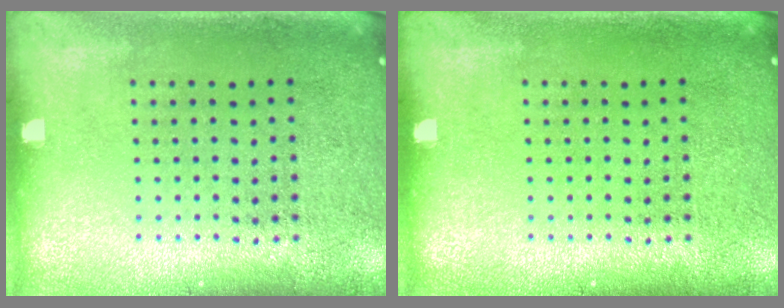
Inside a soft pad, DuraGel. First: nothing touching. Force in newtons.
{"total": 0.0}